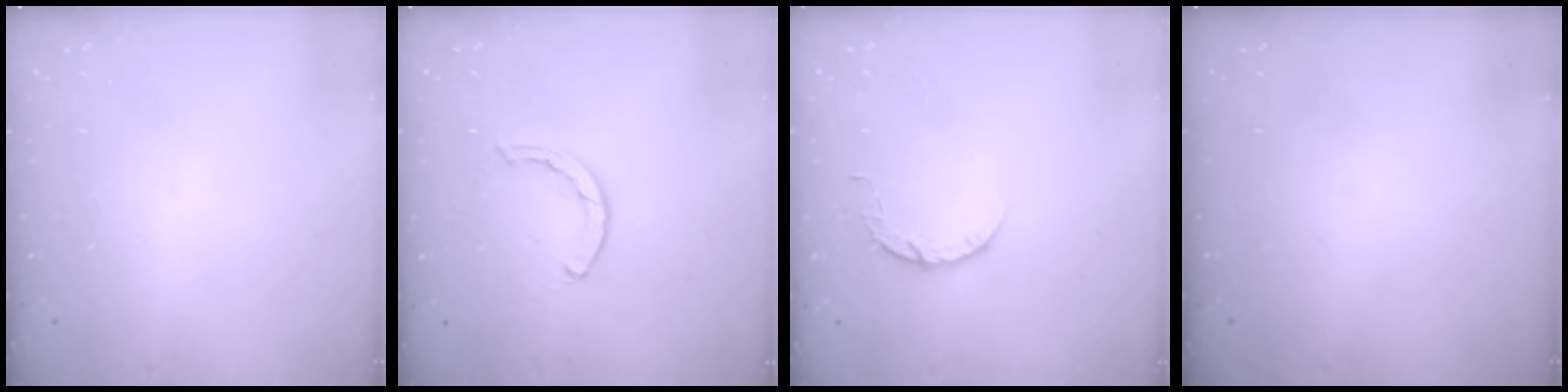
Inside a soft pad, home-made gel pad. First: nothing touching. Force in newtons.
{"total": 2.1, "press": 2.1, "slide": 0.2}
{"total": 5.2, "press": 5.2, "slide": 0.8}
{"total": 0.0}